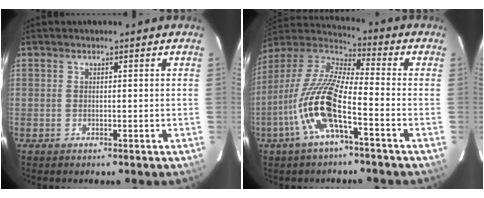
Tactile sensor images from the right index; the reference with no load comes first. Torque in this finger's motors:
{"motor_torque": [1.89, -0.25, 1.05, 0.14]}